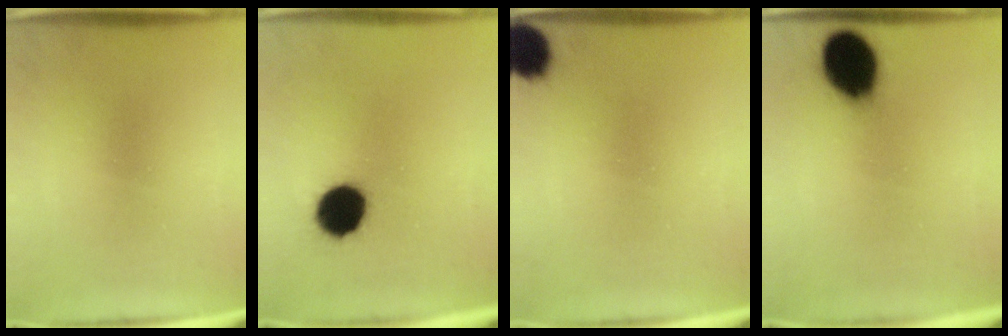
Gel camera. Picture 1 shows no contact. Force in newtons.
{"total": 11.4}
{"total": 8.9}
{"total": 13.2}